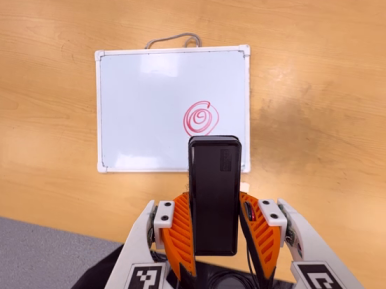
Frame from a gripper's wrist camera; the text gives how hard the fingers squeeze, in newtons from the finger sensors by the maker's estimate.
{"total": 3.2, "left": 1.8, "right": 4.7}